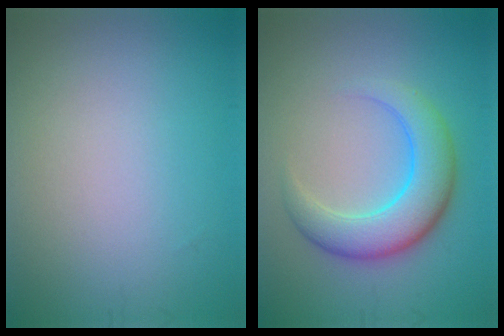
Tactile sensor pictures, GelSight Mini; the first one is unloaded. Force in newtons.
{"total": 5.6, "press": 5.6, "slide": 0.1}